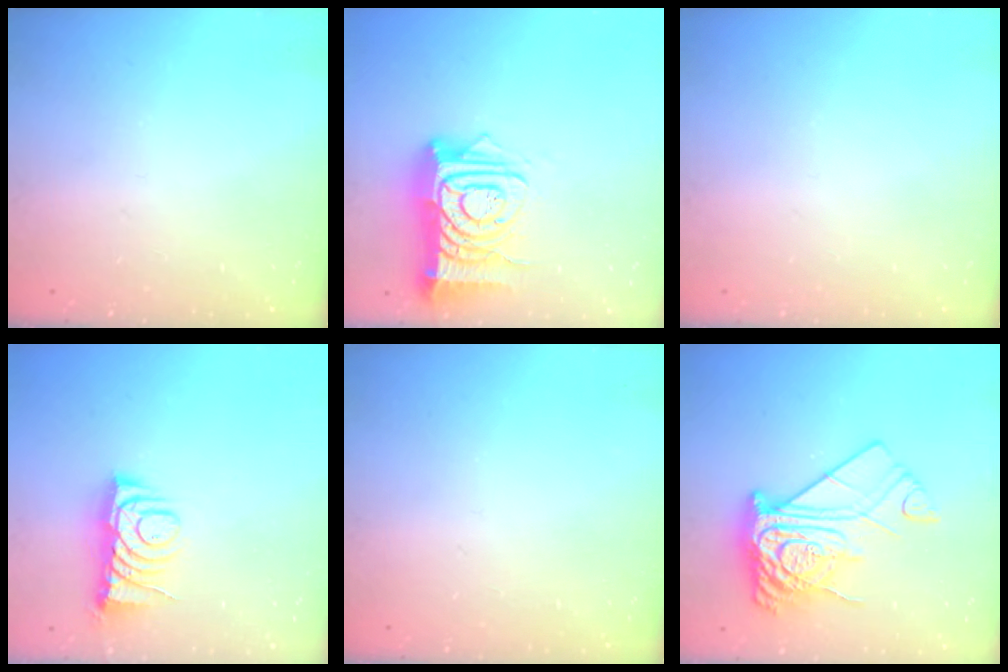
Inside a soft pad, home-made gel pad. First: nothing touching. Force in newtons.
{"total": 14.5, "press": 14.4, "slide": 1.6}
{"total": 0.0}
{"total": 7.0, "press": 7.0, "slide": 0.9}
{"total": 0.0}
{"total": 15.6, "press": 15.5, "slide": 1.9}